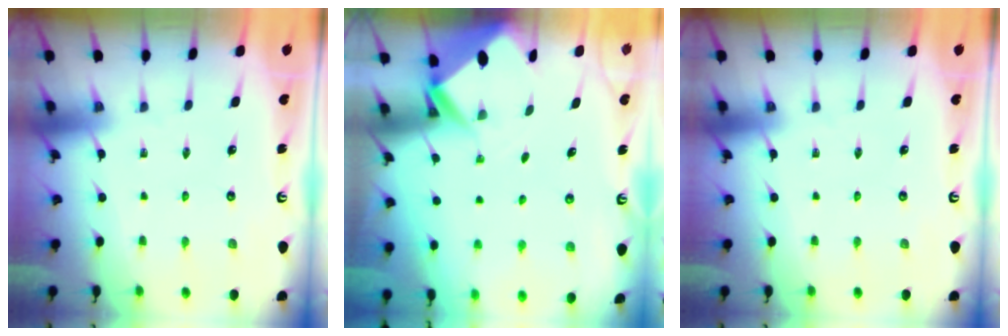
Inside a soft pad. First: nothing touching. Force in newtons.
{"total": 2.8, "press": 2.8, "slide": 0.1}
{"total": 0.0}